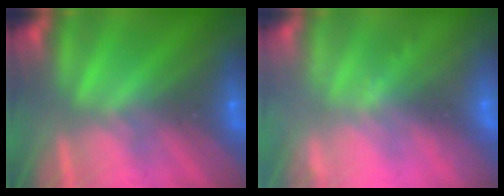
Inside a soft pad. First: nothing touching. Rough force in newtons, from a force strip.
{"total": 2.4}